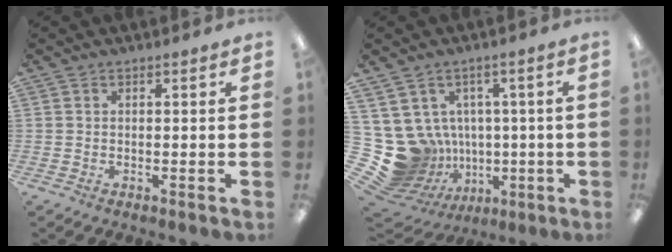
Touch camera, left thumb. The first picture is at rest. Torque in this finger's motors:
{"motor_torque": [-0.13, 0.22, 0.32, -0.37, 0.00]}